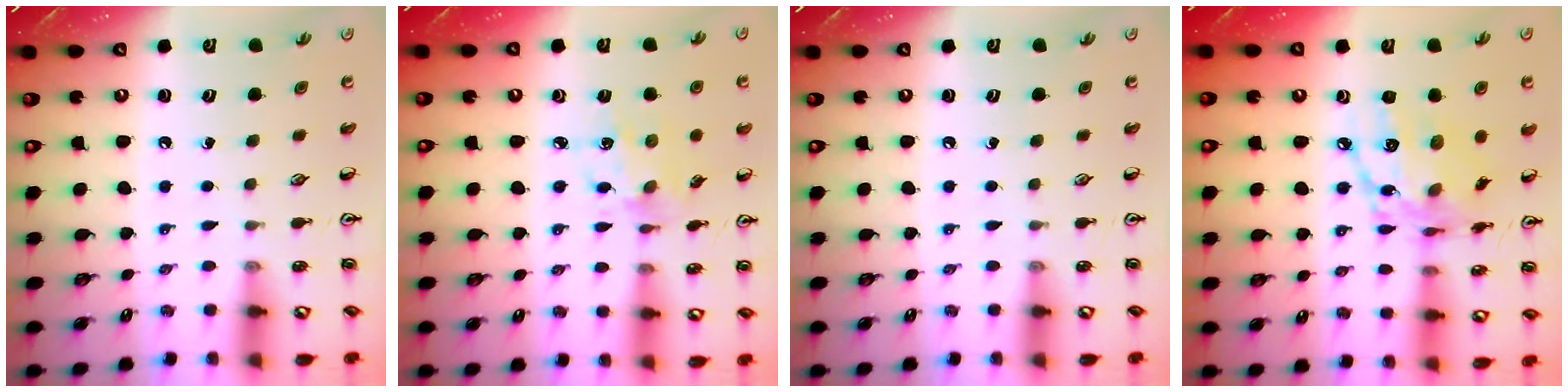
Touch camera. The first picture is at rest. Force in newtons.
{"total": 5.1, "press": 4.9, "slide": 1.4}
{"total": 0.0}
{"total": 15.7, "press": 15.7, "slide": 1.2}